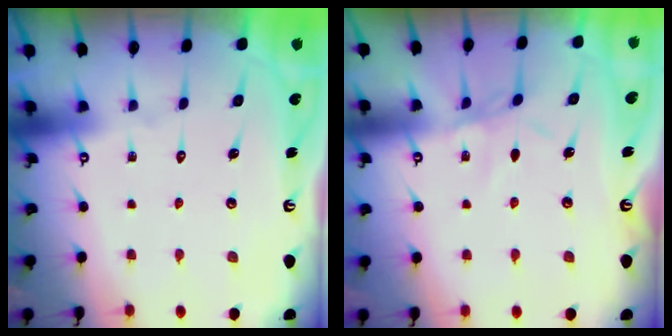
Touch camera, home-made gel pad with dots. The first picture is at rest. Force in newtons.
{"total": 2.8, "press": 2.7, "slide": 0.5}